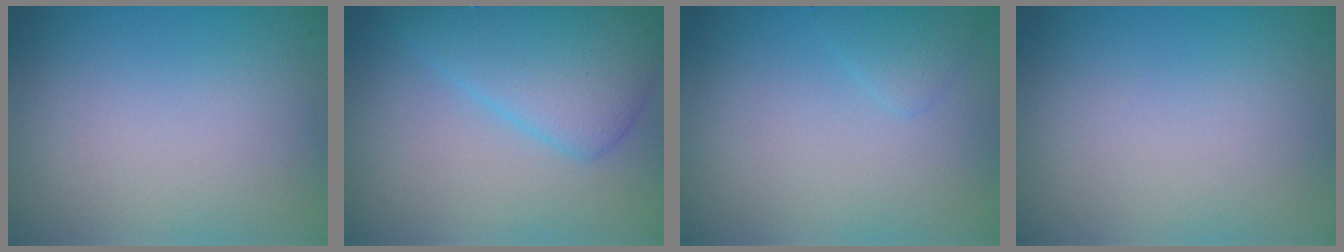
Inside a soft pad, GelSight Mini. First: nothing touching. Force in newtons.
{"total": 5.4, "press": 5.4, "slide": 0.2}
{"total": 1.0, "press": 1.0, "slide": 0.1}
{"total": 0.0}